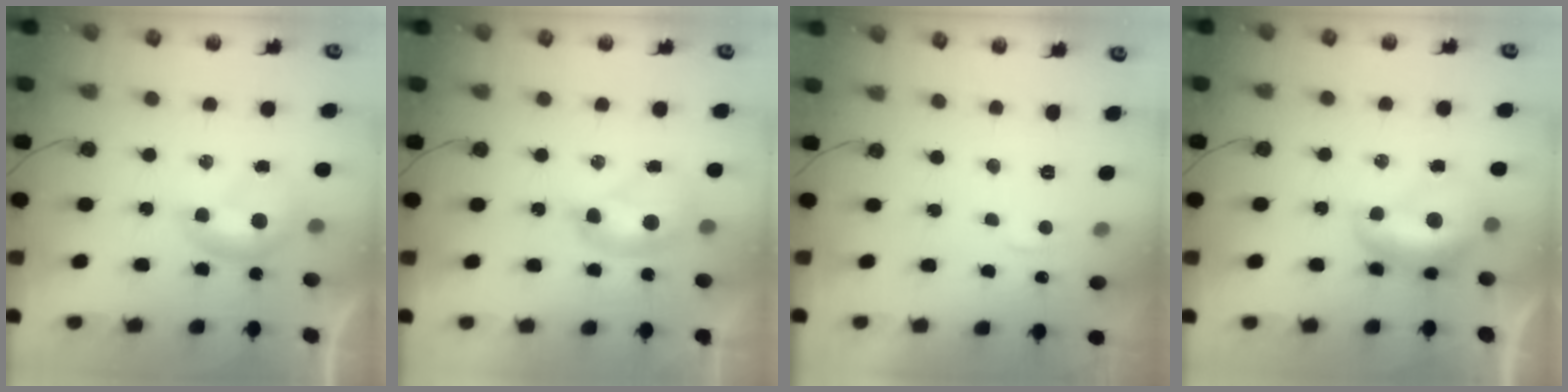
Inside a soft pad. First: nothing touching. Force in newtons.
{"total": 2.6, "press": 2.6, "slide": 0.1}
{"total": 2.5, "press": 2.5, "slide": 0.5}
{"total": 2.4, "press": 2.4, "slide": 0.6}